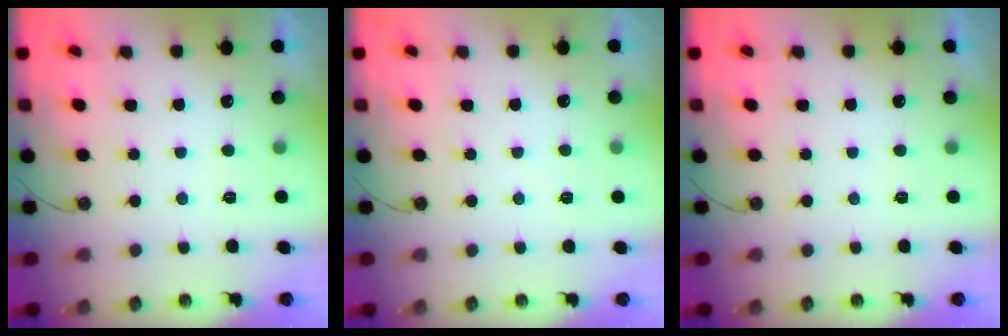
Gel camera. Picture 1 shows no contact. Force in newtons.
{"total": 3.3, "press": 3.2, "slide": 0.5}
{"total": 0.0}